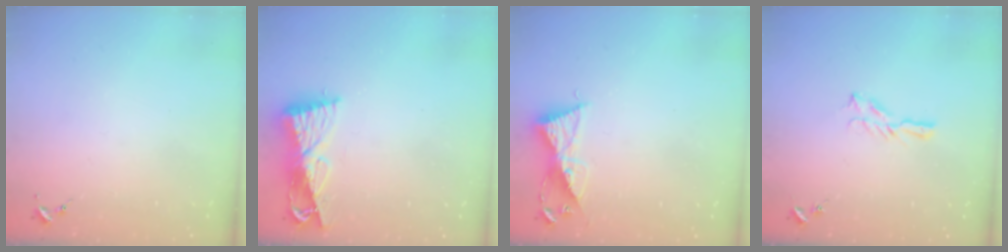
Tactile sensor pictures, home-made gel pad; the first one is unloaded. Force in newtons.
{"total": 9.5, "press": 9.4, "slide": 0.8}
{"total": 8.8, "press": 8.7, "slide": 0.5}
{"total": 5.1, "press": 5.1, "slide": 0.5}